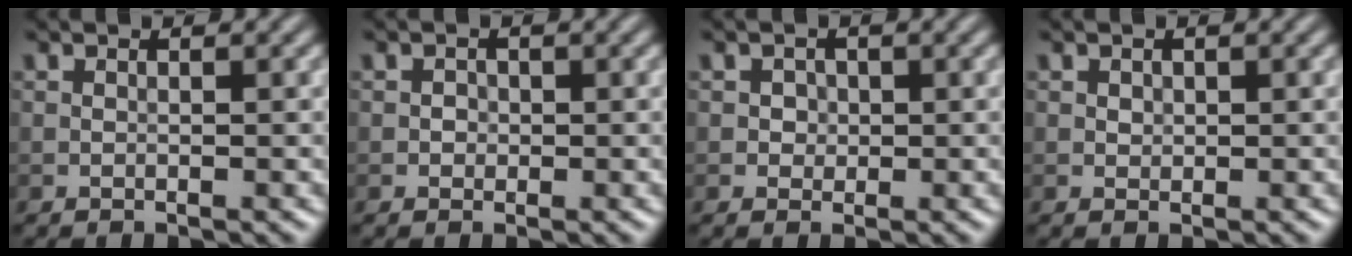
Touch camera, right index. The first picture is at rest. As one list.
[{"total": 0.8, "force": [-0.1, 0.8, 0.3], "torque": [0.002, -0.001, -0.002]}, {"total": 1.2, "force": [0.2, 1.2, 0.4], "torque": [0.005, 0.001, 0.003]}, {"total": 0.6, "force": [0.2, 0.5, 0.2], "torque": [-0.003, -0.003, 0.005]}]